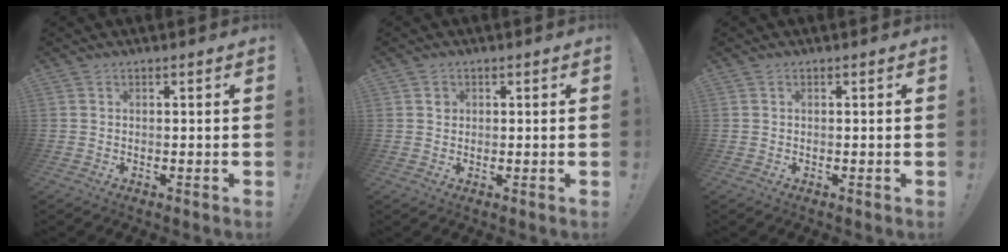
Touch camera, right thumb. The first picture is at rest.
{"total": 1.4, "force": [0.4, 1.3, 0.1], "torque": [0.008, -0.002, 0.004]}
{"total": 0.0}